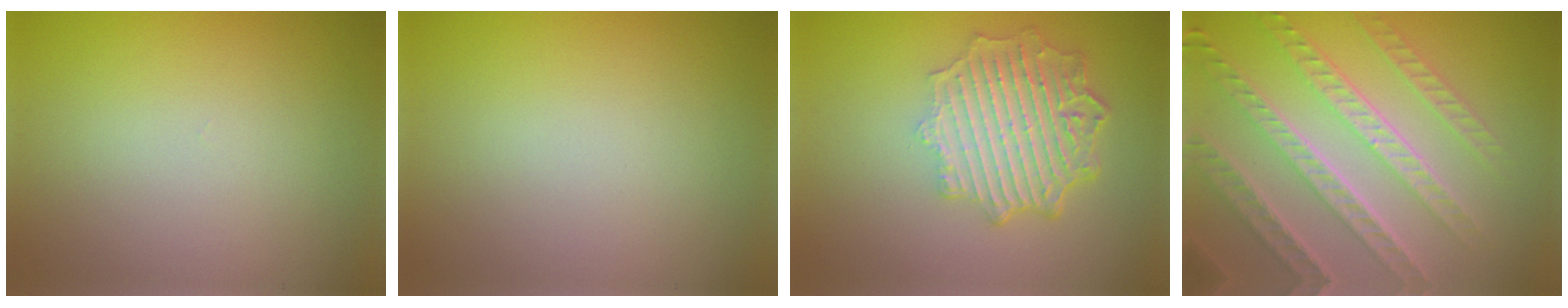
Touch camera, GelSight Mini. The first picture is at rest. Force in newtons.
{"total": 0.0}
{"total": 6.3, "press": 4.7, "slide": 4.2}
{"total": 8.3, "press": 5.7, "slide": 5.9}